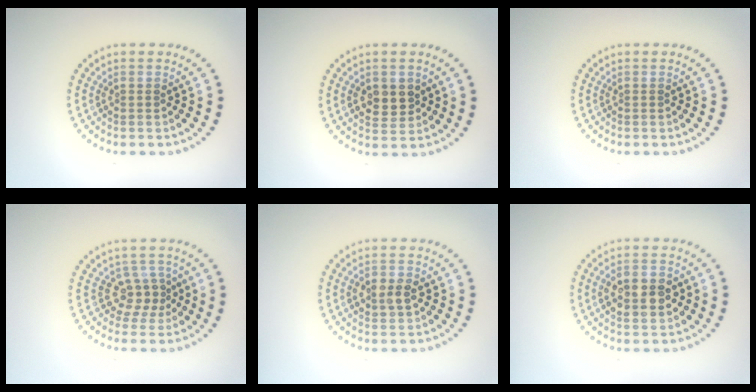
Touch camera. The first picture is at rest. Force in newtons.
{"total": 2.5, "press": 2.5, "slide": 0.3}
{"total": 0.0}
{"total": 2.4, "press": 1.9, "slide": 1.5}
{"total": 2.4, "press": 2.4, "slide": 0.2}
{"total": 4.3, "press": 4.3, "slide": 0.3}